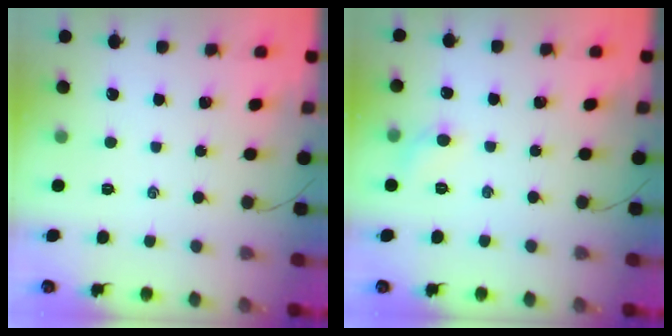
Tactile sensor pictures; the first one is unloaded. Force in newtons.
{"total": 5.9, "press": 5.5, "slide": 2.0}